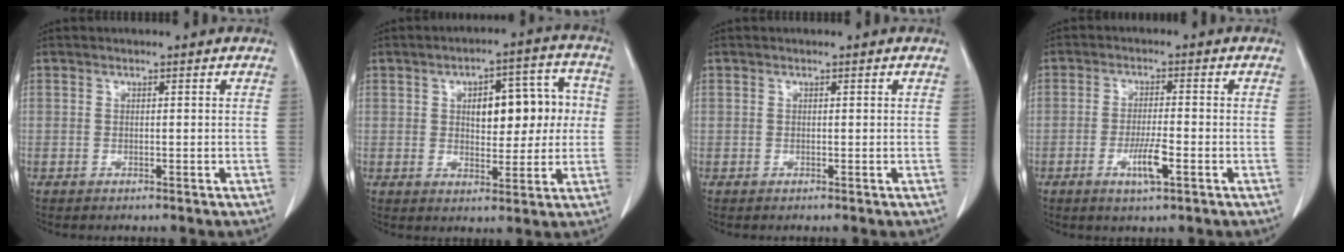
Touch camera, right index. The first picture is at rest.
{"total": 10.6, "force": [1.3, 4.8, 9.3], "torque": [-0.120, 0.033, 0.027]}
{"total": 0.0}
{"total": 4.9, "force": [-2.0, 0.6, 4.5], "torque": [-0.085, -0.005, -0.036]}